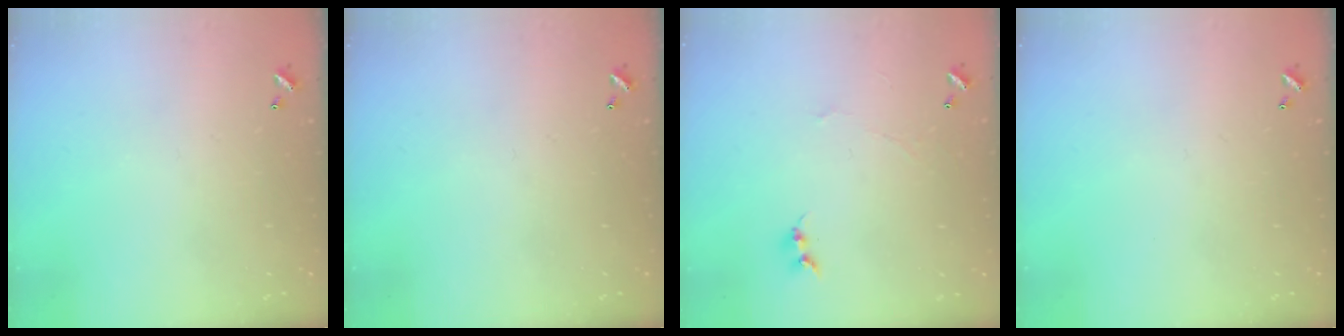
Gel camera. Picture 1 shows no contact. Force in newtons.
{"total": 0.0}
{"total": 0.6, "press": 0.3, "slide": 0.5}
{"total": 0.0}